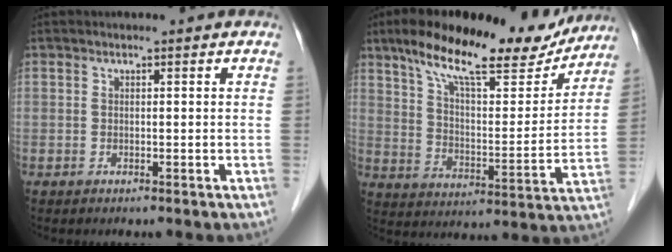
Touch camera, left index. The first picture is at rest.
{"total": 20.0, "force": [15.7, 4.8, 11.3], "torque": [-0.178, 0.012, 0.243]}